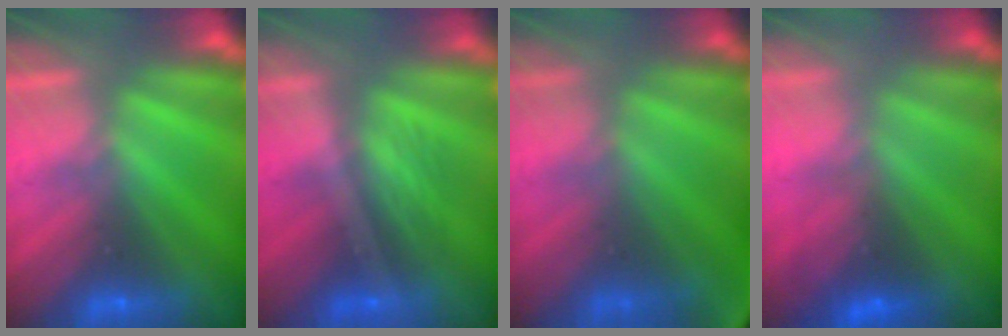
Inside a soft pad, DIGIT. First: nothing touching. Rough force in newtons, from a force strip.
{"total": 1.9}
{"total": 9.2}
{"total": 2.8}